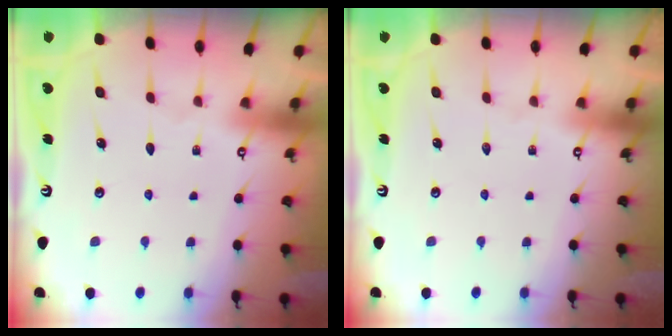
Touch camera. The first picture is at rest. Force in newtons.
{"total": 0.0}